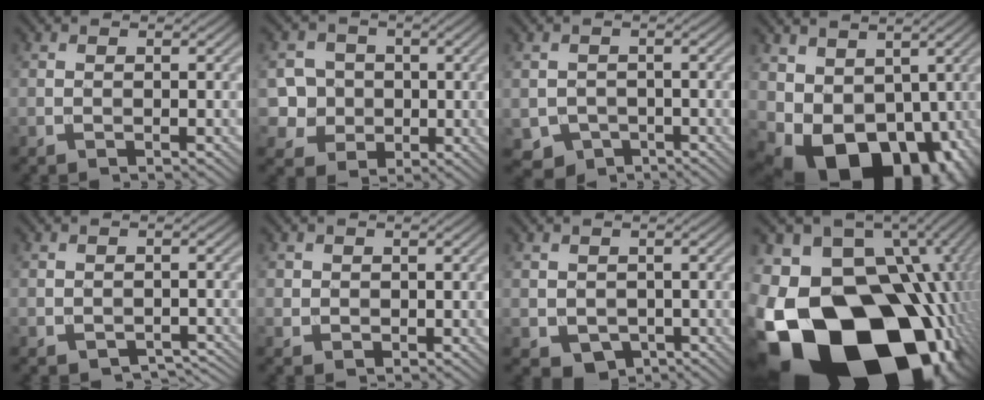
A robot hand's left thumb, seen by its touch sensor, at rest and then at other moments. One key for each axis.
{"total": 6.3, "fx": -0.1, "fy": 6.1, "fz": 1.6, "tx": -0.054, "ty": 0.005, "tz": -0.018}
{"total": 3.5, "fx": -1.7, "fy": 2.9, "fz": 1.0, "tx": -0.025, "ty": -0.015, "tz": -0.031}
{"total": 13.2, "fx": -1.3, "fy": 9.3, "fz": 9.2, "tx": -0.163, "ty": -0.040, "tz": -0.005}
{"total": 2.2, "fx": -1.3, "fy": 1.5, "fz": 1.0, "tx": -0.016, "ty": -0.016, "tz": -0.016}
{"total": 1.8, "fx": 0.7, "fy": 1.5, "fz": 0.5, "tx": -0.015, "ty": -0.007, "tz": 0.014}
{"total": 3.1, "fx": -0.3, "fy": 2.7, "fz": 1.6, "tx": -0.046, "ty": -0.013, "tz": 0.000}
{"total": 25.3, "fx": -9.9, "fy": 17.2, "fz": 15.7, "tx": -0.306, "ty": -0.070, "tz": -0.131}